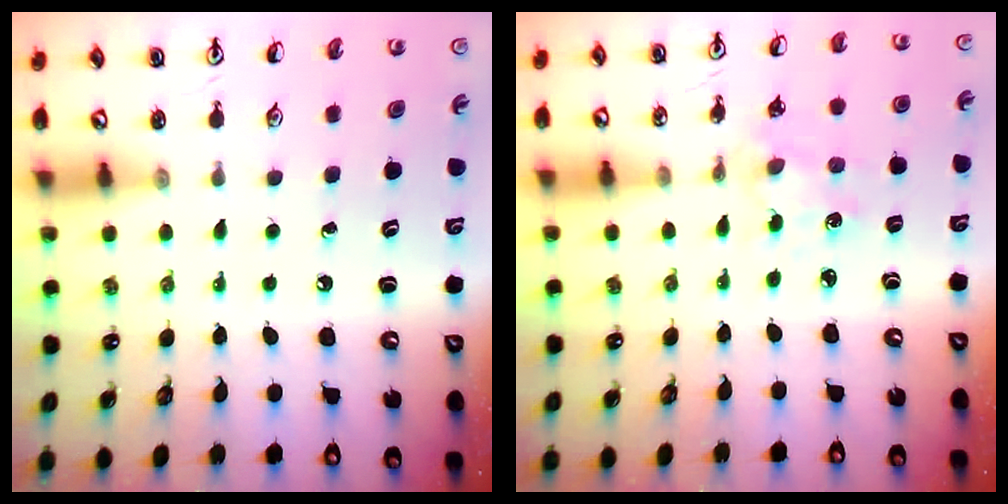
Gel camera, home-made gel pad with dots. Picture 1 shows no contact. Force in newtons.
{"total": 1.8, "press": 1.8, "slide": 0.4}